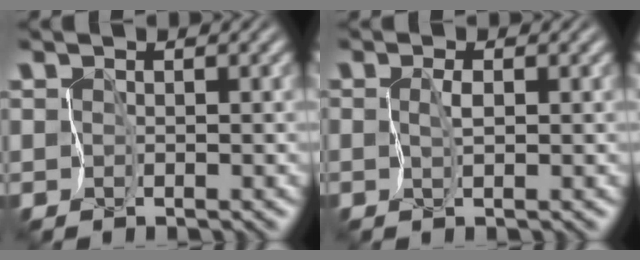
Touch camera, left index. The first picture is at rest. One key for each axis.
{"total": 0.8, "fx": -0.1, "fy": 0.1, "fz": 0.8, "tx": -0.018, "ty": 0.001, "tz": -0.001}